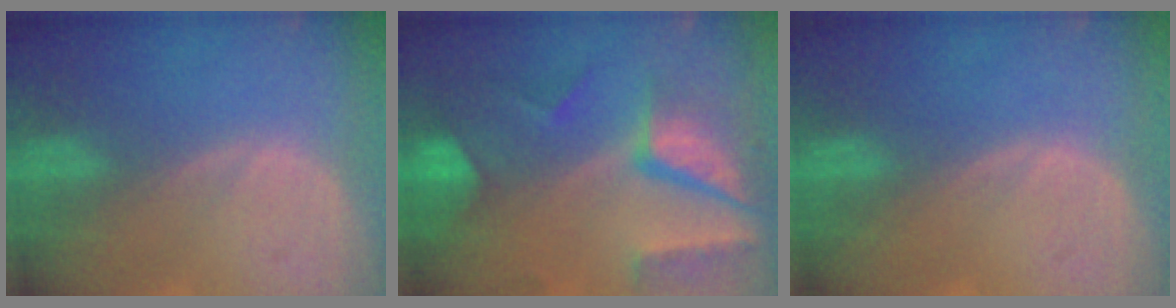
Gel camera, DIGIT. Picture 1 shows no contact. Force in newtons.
{"total": 10.4, "press": 8.7, "slide": 5.7}
{"total": 0.0}